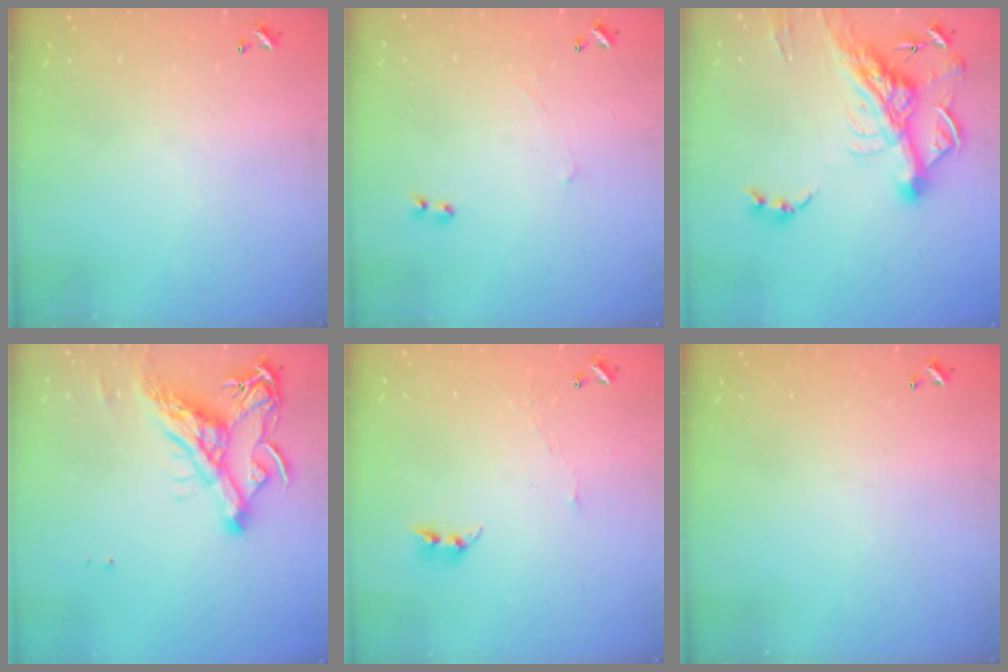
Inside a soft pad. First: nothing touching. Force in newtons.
{"total": 3.1, "press": 3.0, "slide": 0.5}
{"total": 18.7, "press": 18.6, "slide": 2.4}
{"total": 11.1, "press": 10.9, "slide": 1.8}
{"total": 4.9, "press": 4.9, "slide": 0.7}
{"total": 0.0}